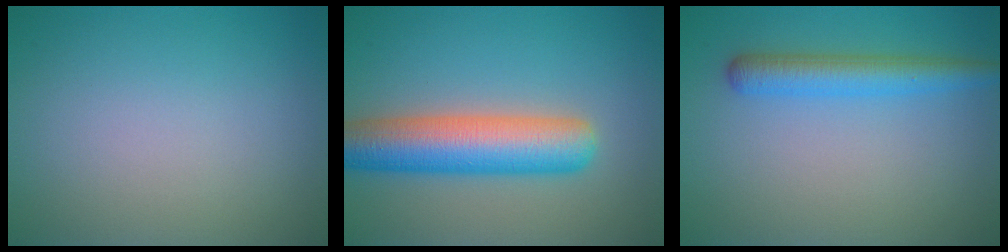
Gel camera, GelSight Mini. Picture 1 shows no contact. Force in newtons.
{"total": 7.8, "press": 7.8, "slide": 0.3}
{"total": 3.4, "press": 3.4, "slide": 0.2}